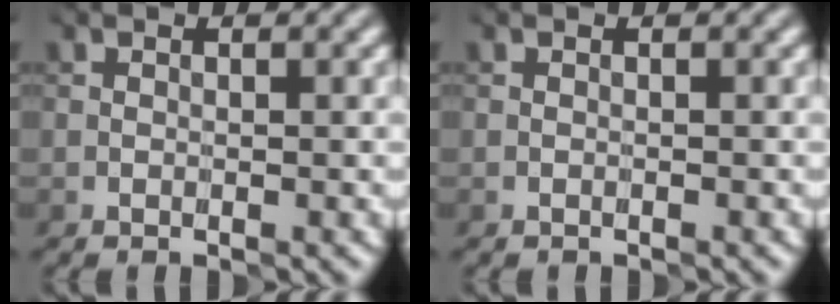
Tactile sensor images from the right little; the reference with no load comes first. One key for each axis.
{"total": 0.0}